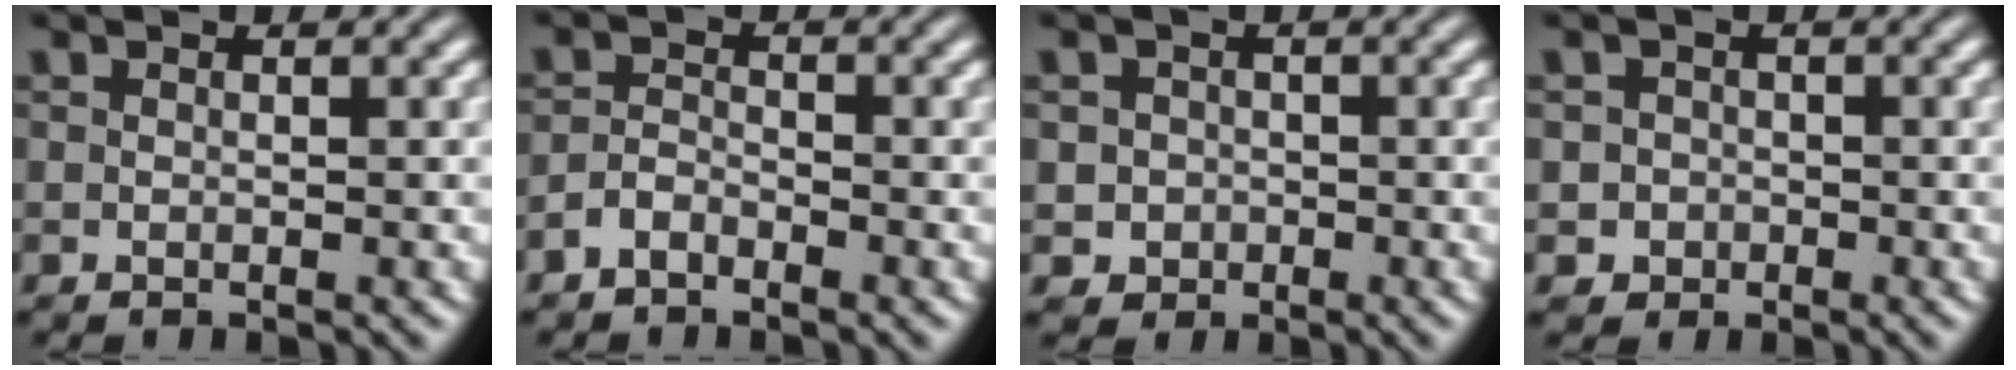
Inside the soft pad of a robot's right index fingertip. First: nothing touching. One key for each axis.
{"total": 1.7, "fx": -1.7, "fy": 0.1, "fz": 0.4, "tx": 0.004, "ty": -0.007, "tz": -0.028}
{"total": 3.9, "fx": -1.2, "fy": 3.6, "fz": 0.8, "tx": -0.012, "ty": -0.019, "tz": -0.016}
{"total": 3.1, "fx": -1.3, "fy": 2.8, "fz": 0.3, "tx": -0.004, "ty": -0.018, "tz": -0.021}